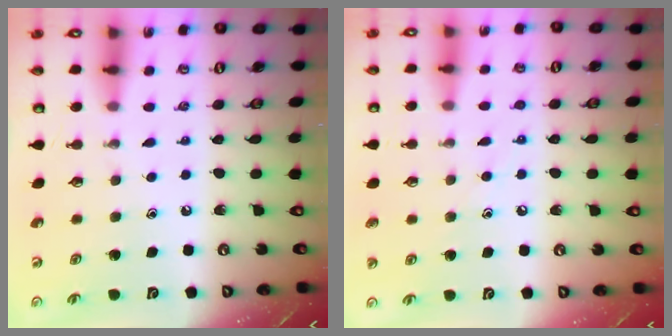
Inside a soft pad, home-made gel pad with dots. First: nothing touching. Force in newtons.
{"total": 7.0, "press": 7.0, "slide": 0.4}